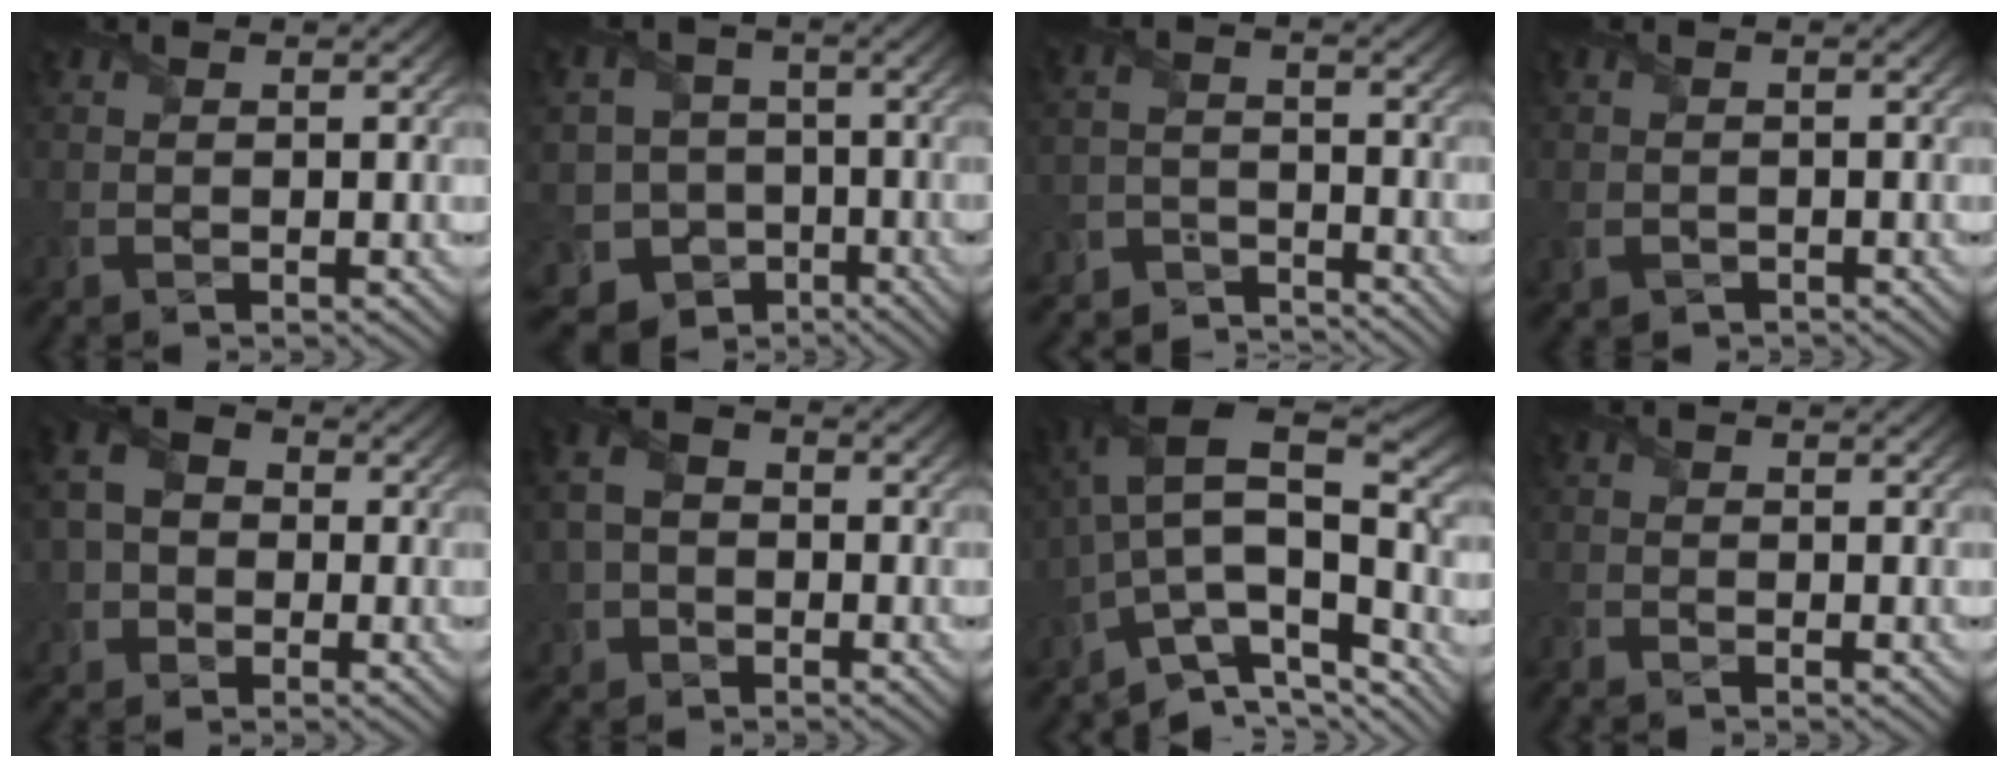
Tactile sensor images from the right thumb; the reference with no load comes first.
{"total": 11.6, "force": [-5.3, 9.9, 2.9], "torque": [-0.108, -0.017, -0.104]}
{"total": 4.5, "force": [-4.5, 0.8, -0.1], "torque": [0.012, -0.002, -0.095]}
{"total": 1.4, "force": [-0.8, 1.0, 0.6], "torque": [-0.016, -0.006, -0.016]}
{"total": 7.1, "force": [-1.0, 6.1, 3.6], "torque": [-0.094, 0.001, -0.036]}
{"total": 5.8, "force": [-1.3, 4.8, 3.1], "torque": [-0.090, 0.000, -0.032]}
{"total": 12.4, "force": [-5.8, 5.8, 9.3], "torque": [-0.181, 0.009, -0.105]}
{"total": 1.4, "force": [-1.2, 0.3, 0.5], "torque": [-0.010, -0.003, -0.027]}